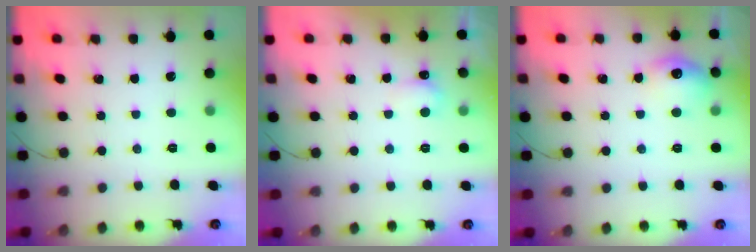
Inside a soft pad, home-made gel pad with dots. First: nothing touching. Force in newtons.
{"total": 5.5, "press": 4.1, "slide": 3.7}
{"total": 10.2, "press": 10.2, "slide": 0.5}